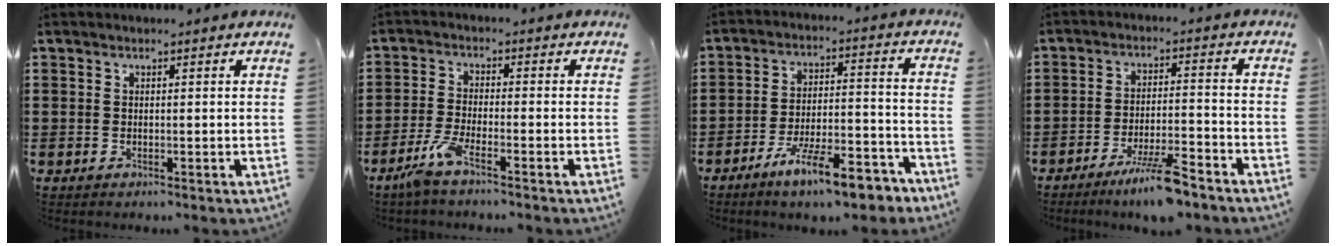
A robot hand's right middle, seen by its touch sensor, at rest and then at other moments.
{"total": 4.6, "force": [-3.3, 0.5, 3.2], "torque": [-0.080, -0.009, -0.066]}
{"total": 11.0, "force": [-8.4, 1.9, 6.8], "torque": [-0.106, 0.025, -0.154]}
{"total": 6.9, "force": [-5.3, 0.5, 4.4], "torque": [-0.080, -0.004, -0.095]}